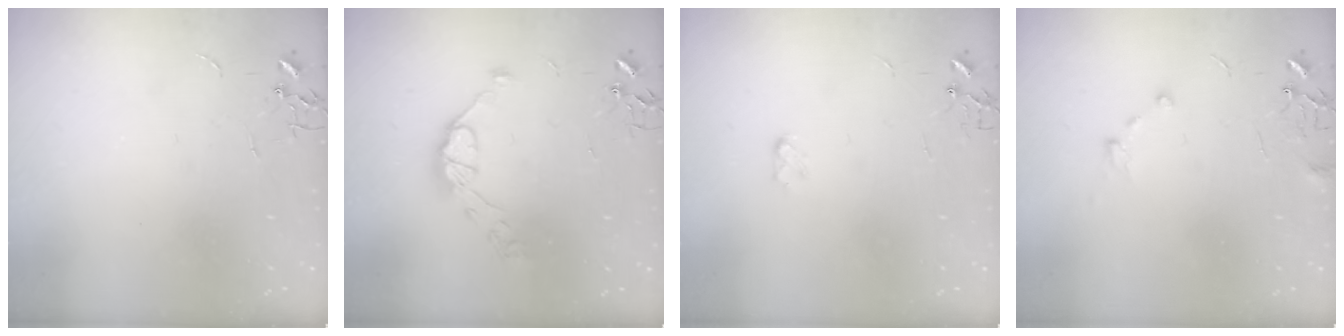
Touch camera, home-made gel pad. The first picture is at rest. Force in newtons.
{"total": 9.5, "press": 9.5, "slide": 0.3}
{"total": 2.9, "press": 2.9, "slide": 0.5}
{"total": 8.3, "press": 8.2, "slide": 0.5}